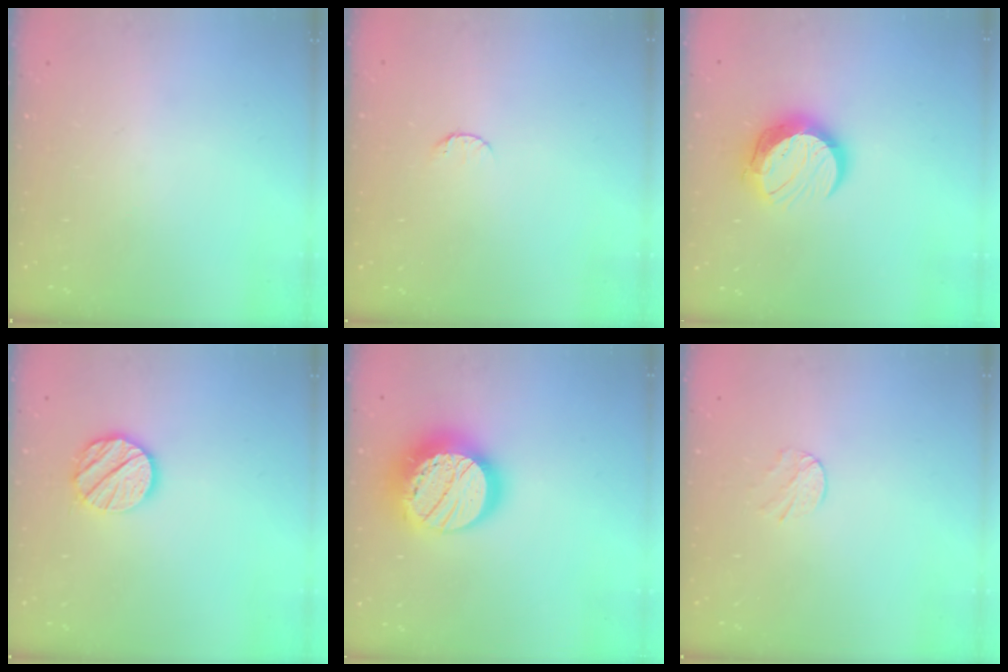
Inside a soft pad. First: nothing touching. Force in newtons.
{"total": 4.8, "press": 4.8, "slide": 0.5}
{"total": 12.3, "press": 12.3, "slide": 0.9}
{"total": 11.9, "press": 11.9, "slide": 1.0}
{"total": 22.0, "press": 22.0, "slide": 1.6}
{"total": 3.1, "press": 3.0, "slide": 0.4}